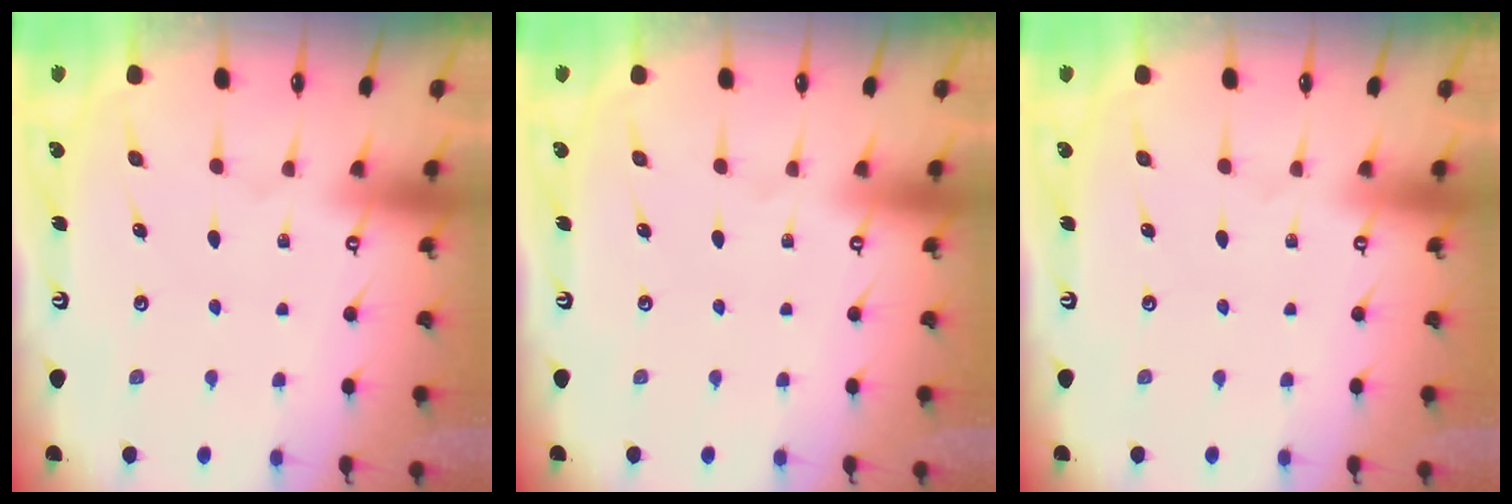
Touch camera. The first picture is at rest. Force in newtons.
{"total": 0.0}
{"total": 0.0}